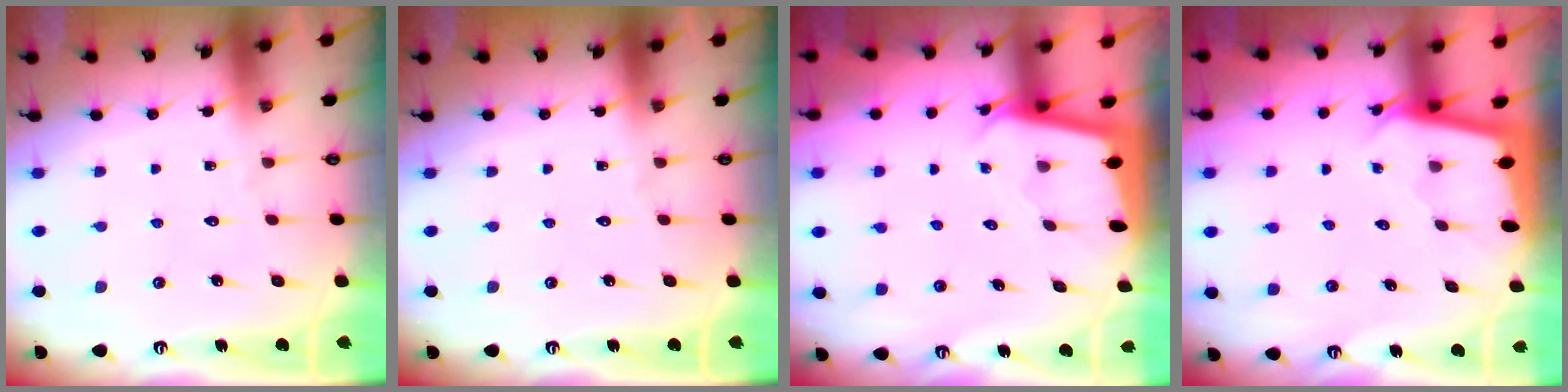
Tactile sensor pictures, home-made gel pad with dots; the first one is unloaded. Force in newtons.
{"total": 0.0}
{"total": 2.1, "press": 2.1, "slide": 0.1}
{"total": 1.8, "press": 1.8, "slide": 0.1}